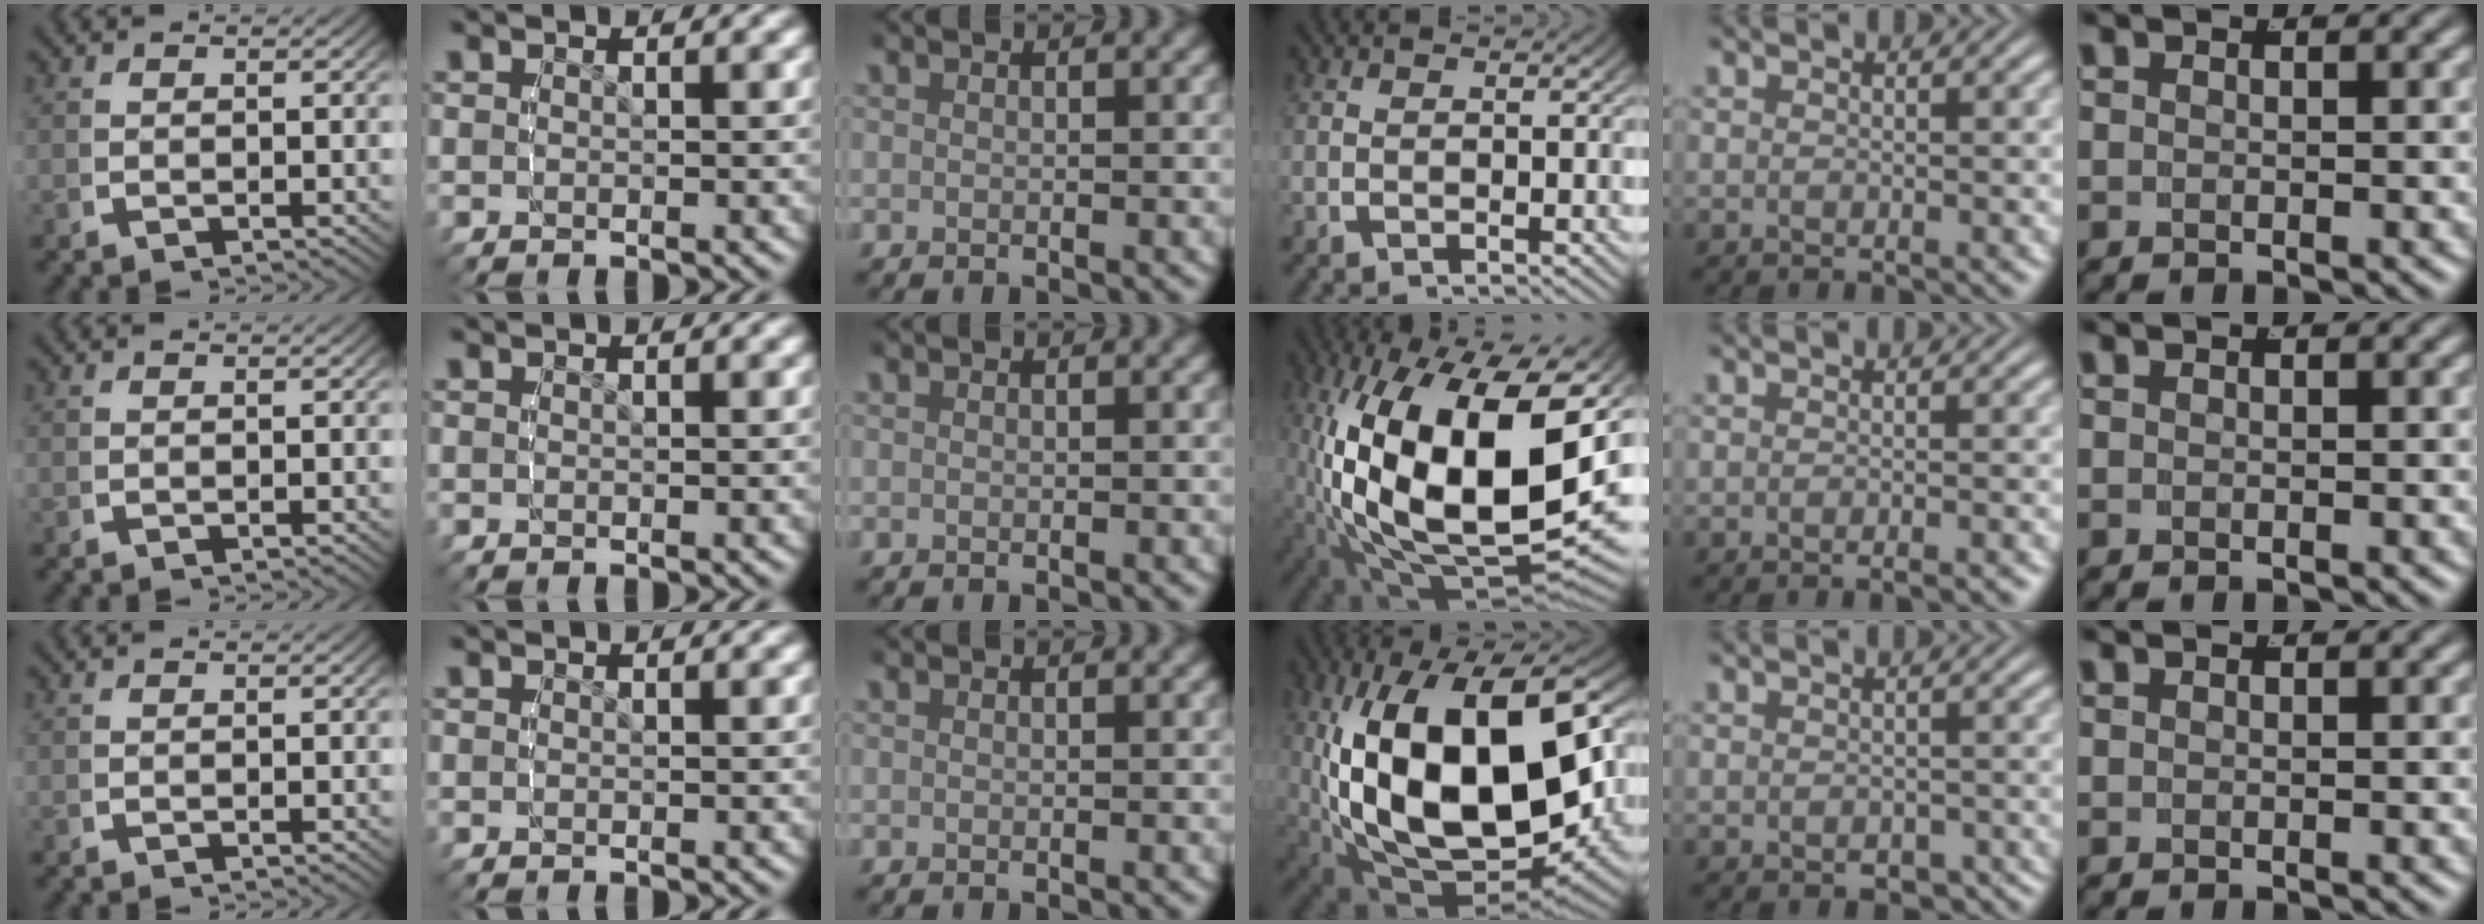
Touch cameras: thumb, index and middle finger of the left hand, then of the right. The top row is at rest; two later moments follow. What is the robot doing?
{"motion": "lift_and_place", "object": "tape"}